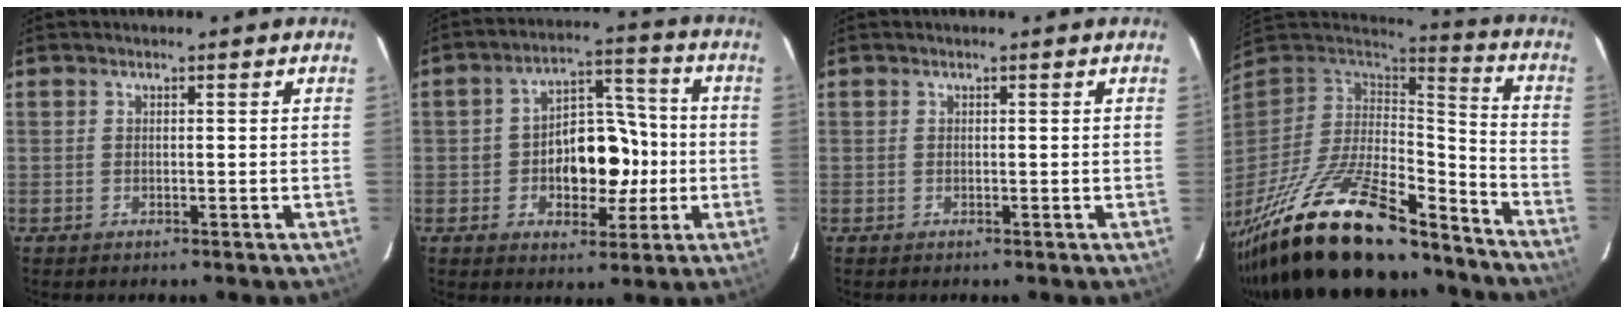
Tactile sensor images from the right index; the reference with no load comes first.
{"total": 11.6, "force": [-1.8, 7.9, 8.3], "torque": [-0.150, 0.024, -0.016]}
{"total": 0.0}
{"total": 32.0, "force": [-23.3, 10.5, 19.3], "torque": [-0.370, -0.041, -0.370]}